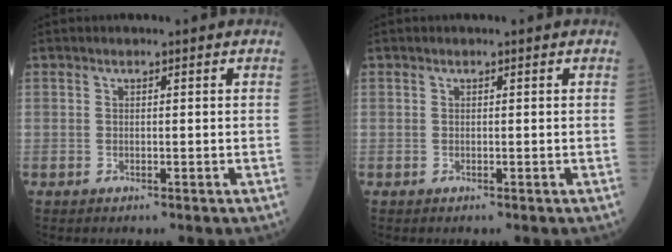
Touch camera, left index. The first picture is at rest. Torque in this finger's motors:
{"motor_torque": [0.00, 0.00, 0.00, 0.00]}